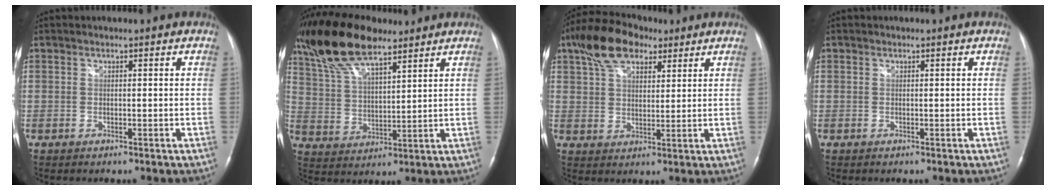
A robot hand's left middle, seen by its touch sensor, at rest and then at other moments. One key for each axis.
{"total": 13.9, "fx": 10.4, "fy": 3.9, "fz": 8.3, "tx": -0.173, "ty": 0.023, "tz": 0.201}
{"total": 10.5, "fx": 6.4, "fy": 5.3, "fz": 6.5, "tx": -0.135, "ty": 0.031, "tz": 0.116}
{"total": 0.0}